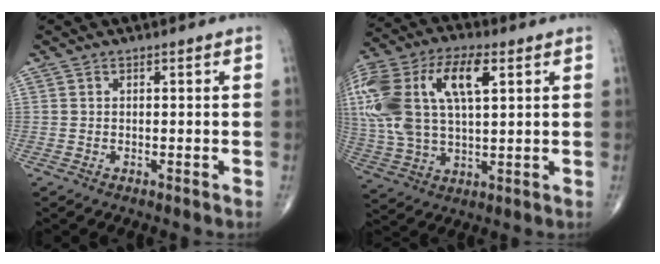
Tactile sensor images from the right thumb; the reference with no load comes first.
{"total": 24.0, "force": [6.8, 12.1, 19.6], "torque": [-0.451, 0.027, 0.125]}